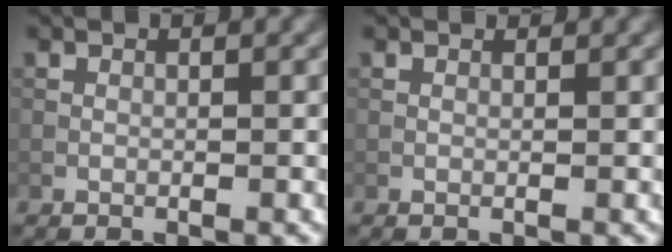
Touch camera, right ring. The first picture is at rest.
{"total": 0.7, "force": [0.6, 0.1, 0.2], "torque": [-0.008, -0.002, 0.005]}